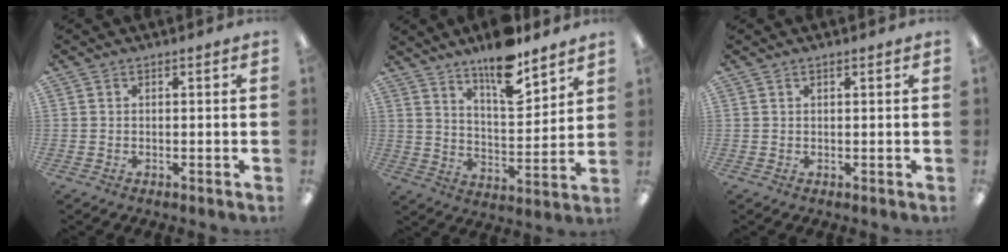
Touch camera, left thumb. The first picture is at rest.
{"total": 13.7, "force": [10.8, 4.2, 7.4], "torque": [-0.109, -0.072, 0.184]}
{"total": 0.7, "force": [0.4, 0.2, 0.5], "torque": [-0.010, 0.002, 0.008]}